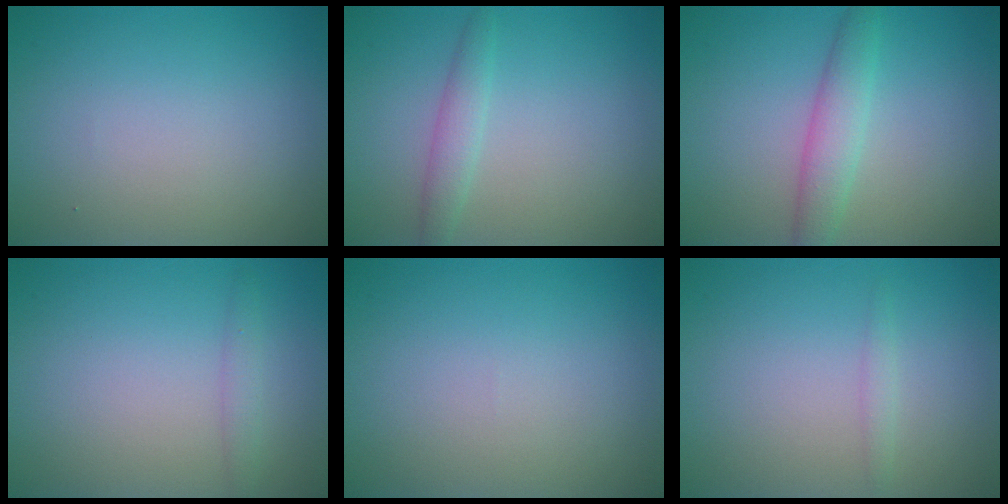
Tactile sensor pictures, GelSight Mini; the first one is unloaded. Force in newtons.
{"total": 1.9, "press": 1.9, "slide": 0.1}
{"total": 2.9, "press": 2.9, "slide": 0.2}
{"total": 1.1, "press": 1.1, "slide": 0.1}
{"total": 0.0}
{"total": 0.8, "press": 0.8, "slide": 0.1}